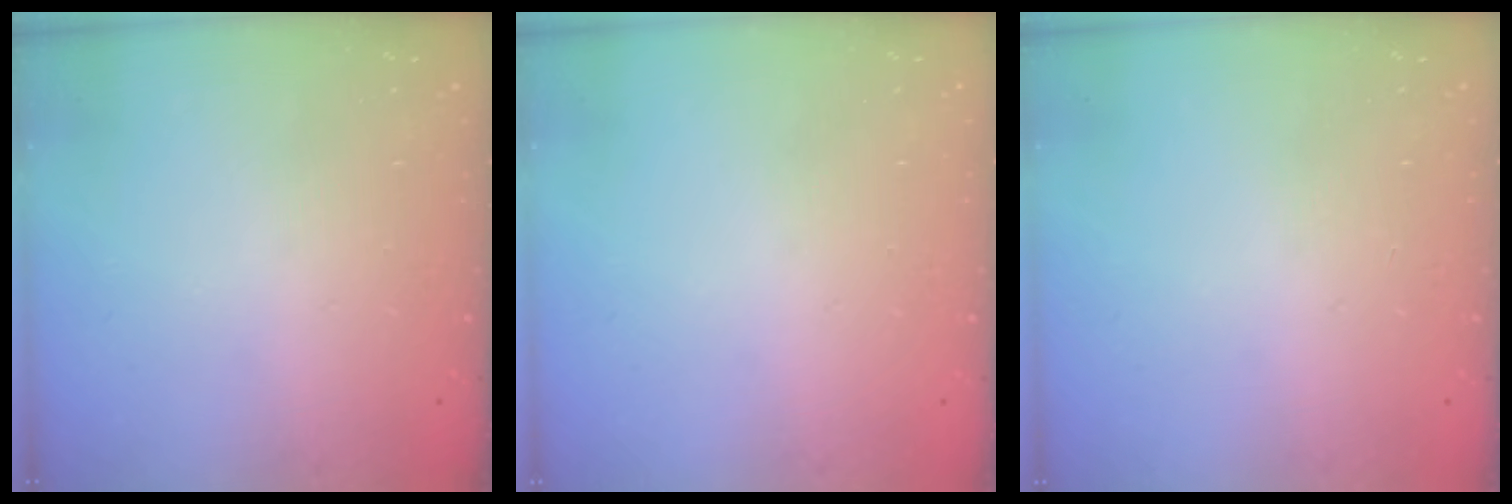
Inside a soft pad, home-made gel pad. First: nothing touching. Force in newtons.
{"total": 0.0}
{"total": 0.0}